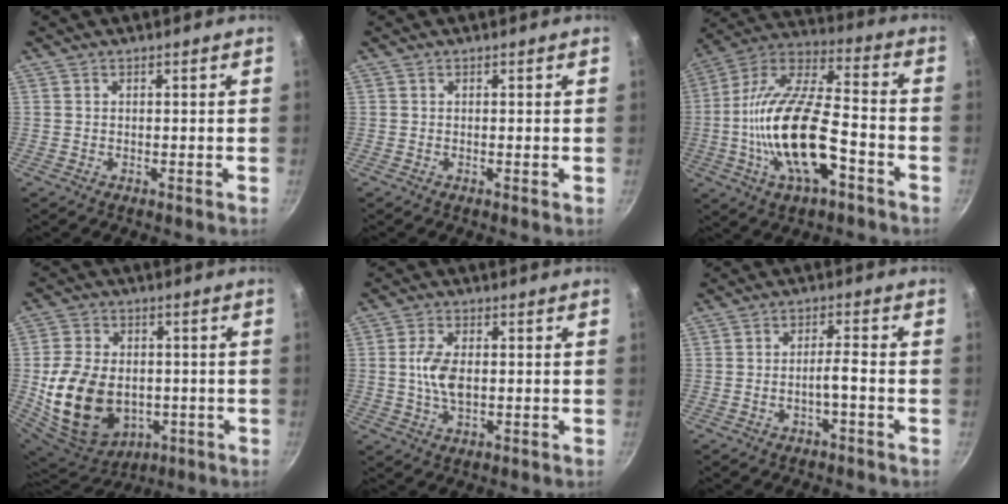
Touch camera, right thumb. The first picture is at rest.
{"total": 0.0}
{"total": 22.0, "force": [-6.3, 9.2, 19.0], "torque": [-0.351, 0.034, -0.129]}
{"total": 18.8, "force": [-2.6, 13.7, 12.7], "torque": [-0.229, 0.006, -0.026]}
{"total": 6.4, "force": [0.1, 3.4, 5.4], "torque": [-0.105, 0.002, -0.001]}
{"total": 3.4, "force": [-1.7, 0.4, 2.9], "torque": [-0.059, 0.025, -0.030]}